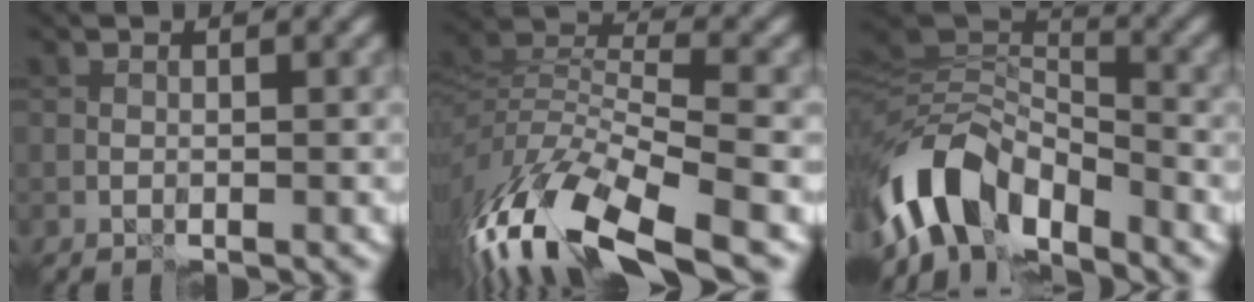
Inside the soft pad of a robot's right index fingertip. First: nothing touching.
{"total": 11.8, "force": [-6.3, 4.8, 8.7], "torque": [-0.170, -0.012, -0.123]}
{"total": 7.9, "force": [-4.9, 4.3, 4.4], "torque": [-0.072, -0.002, -0.097]}